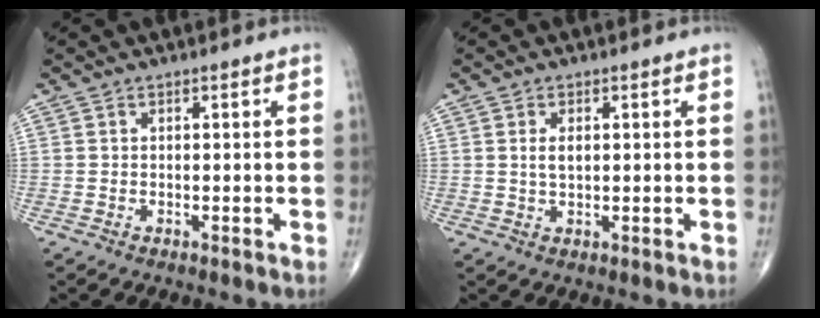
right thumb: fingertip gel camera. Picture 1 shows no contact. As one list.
[{"total": 2.8, "force": [0.6, 1.5, 2.3], "torque": [-0.041, -0.003, 0.014]}]